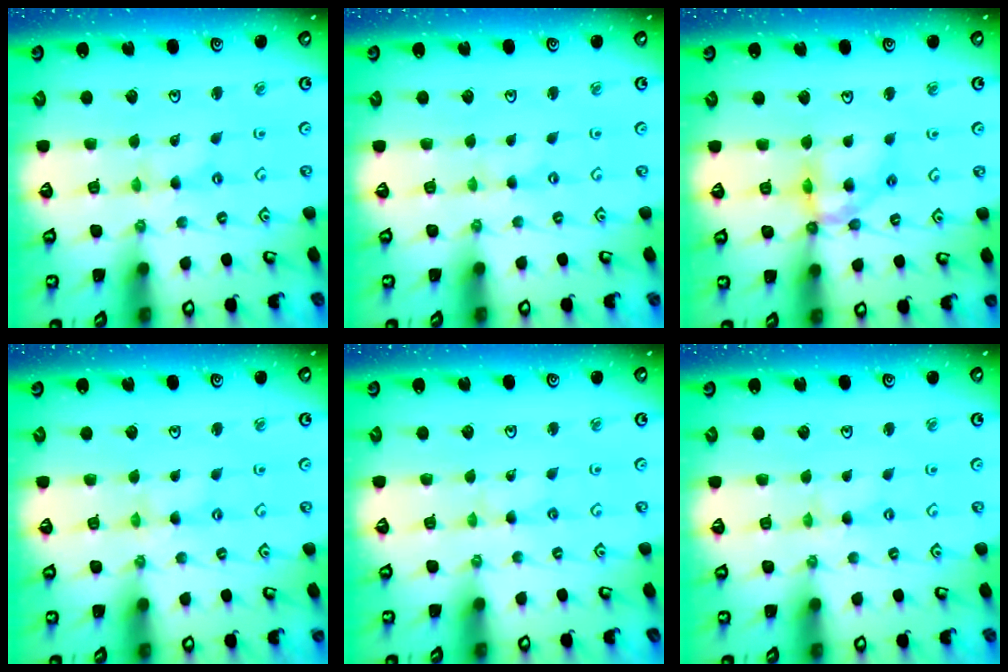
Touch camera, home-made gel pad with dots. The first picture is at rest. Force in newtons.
{"total": 0.0}
{"total": 11.7, "press": 11.6, "slide": 1.3}
{"total": 2.4, "press": 2.3, "slide": 0.4}
{"total": 0.6, "press": 0.6, "slide": 0.1}
{"total": 0.6, "press": 0.6, "slide": 0.2}